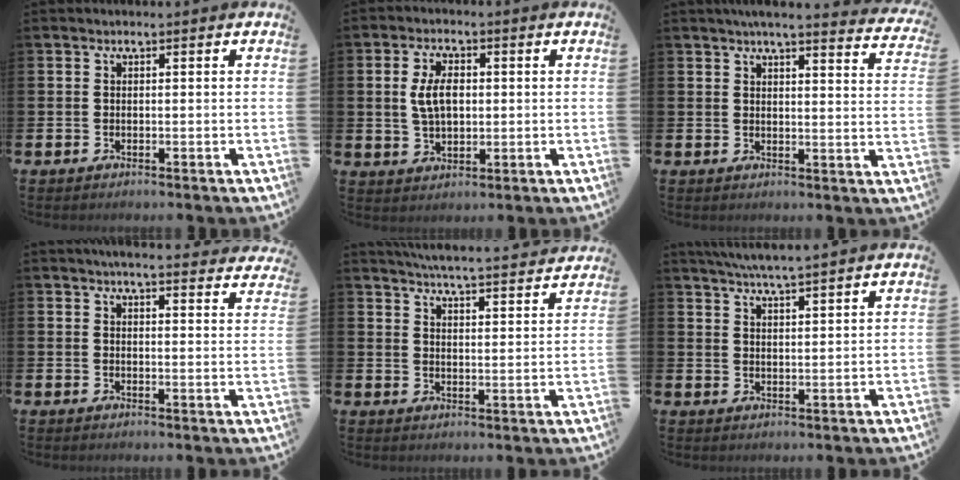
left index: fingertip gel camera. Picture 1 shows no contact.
{"total": 5.2, "force": [0.8, 3.1, 4.2], "torque": [-0.068, 0.005, 0.008]}
{"total": 4.5, "force": [4.3, -0.2, 1.3], "torque": [-0.030, -0.025, 0.073]}
{"total": 4.2, "force": [4.1, 0.0, 0.9], "torque": [-0.020, -0.025, 0.072]}
{"total": 5.7, "force": [5.6, -0.1, 1.0], "torque": [-0.038, -0.043, 0.098]}
{"total": 5.4, "force": [5.2, -0.6, 1.1], "torque": [-0.045, -0.021, 0.094]}